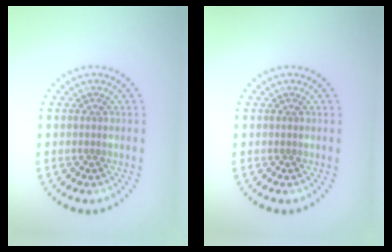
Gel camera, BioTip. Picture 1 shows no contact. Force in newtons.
{"total": 0.0}